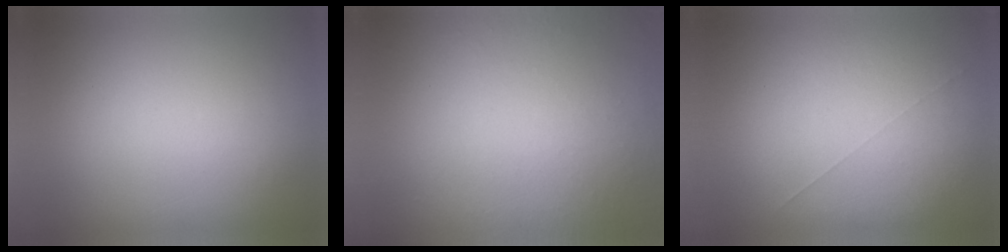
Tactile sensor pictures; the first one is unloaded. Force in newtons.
{"total": 9.5}
{"total": 1.0}